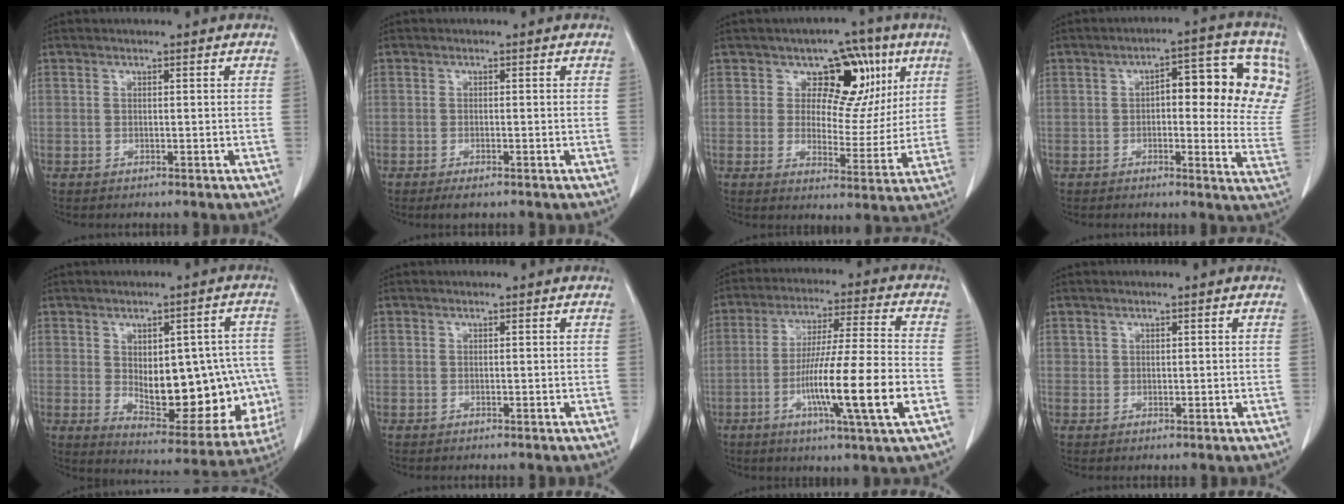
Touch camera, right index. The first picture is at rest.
{"total": 1.9, "force": [-1.2, 0.4, 1.4], "torque": [-0.022, -0.005, -0.016]}
{"total": 10.2, "force": [4.7, 7.0, 5.9], "torque": [-0.051, 0.016, 0.067]}
{"total": 15.5, "force": [4.5, 5.4, 13.9], "torque": [-0.163, 0.021, 0.045]}
{"total": 18.5, "force": [-1.8, 8.8, 16.1], "torque": [-0.203, 0.016, 0.009]}
{"total": 0.0}
{"total": 15.5, "force": [-4.8, -0.4, 14.7], "torque": [-0.266, -0.011, -0.082]}
{"total": 0.7, "force": [0.3, 0.6, 0.1], "torque": [0.006, 0.002, 0.005]}